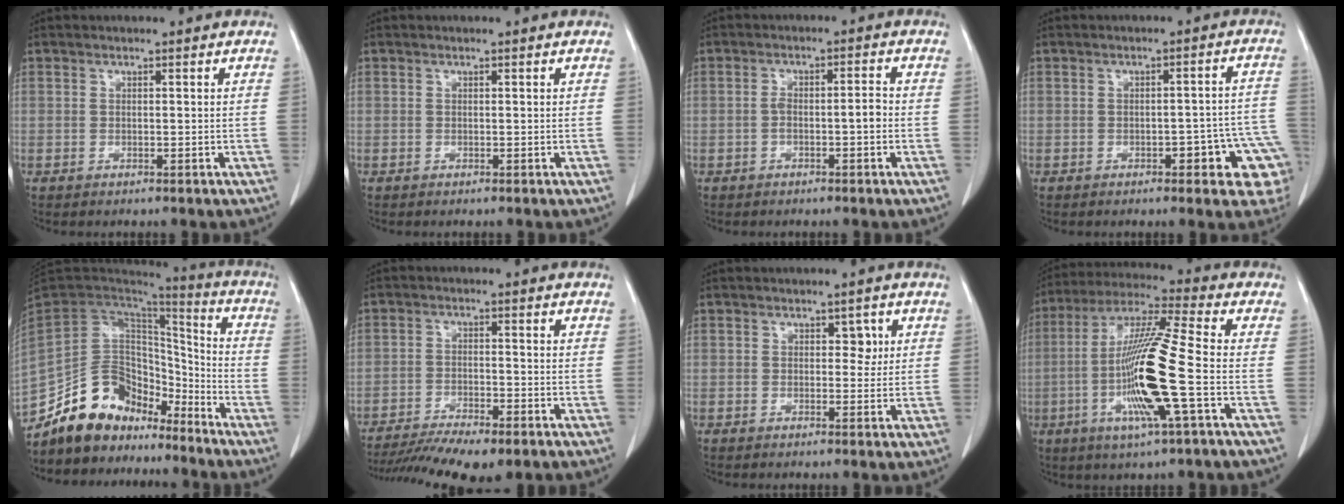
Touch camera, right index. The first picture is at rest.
{"total": 0.0}
{"total": 3.4, "force": [-1.0, 0.7, 3.1], "torque": [-0.051, 0.013, -0.014]}
{"total": 9.0, "force": [-3.6, 2.8, 7.7], "torque": [-0.058, 0.024, -0.041]}
{"total": 15.0, "force": [-12.1, 7.5, 4.9], "torque": [-0.083, 0.060, -0.216]}
{"total": 11.9, "force": [-9.5, 2.0, 6.9], "torque": [-0.112, -0.015, -0.151]}
{"total": 2.2, "force": [0.7, 1.4, 1.5], "torque": [-0.010, 0.004, 0.007]}
{"total": 16.2, "force": [-3.6, -0.1, 15.8], "torque": [-0.317, -0.011, -0.078]}